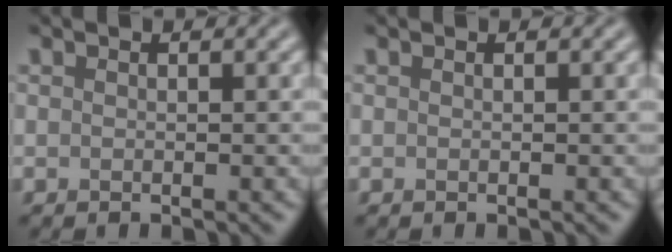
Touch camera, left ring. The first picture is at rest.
{"total": 0.0}